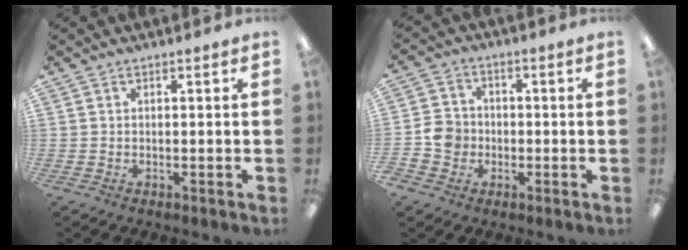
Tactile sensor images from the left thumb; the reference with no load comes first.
{"total": 6.4, "force": [-1.8, 5.8, 2.1], "torque": [-0.038, 0.016, -0.030]}